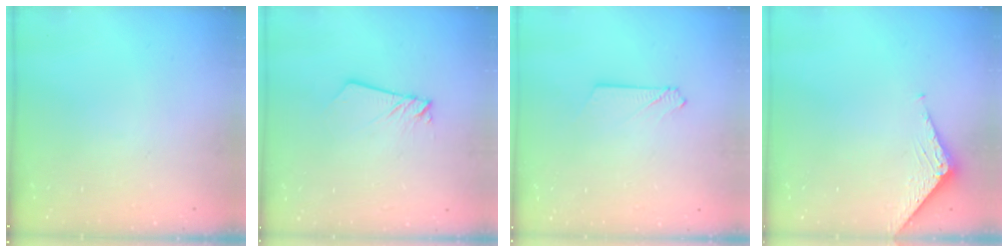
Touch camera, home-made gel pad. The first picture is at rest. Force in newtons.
{"total": 1.9, "press": 1.9, "slide": 0.2}
{"total": 2.6, "press": 2.6, "slide": 0.3}
{"total": 3.5, "press": 3.5, "slide": 0.3}